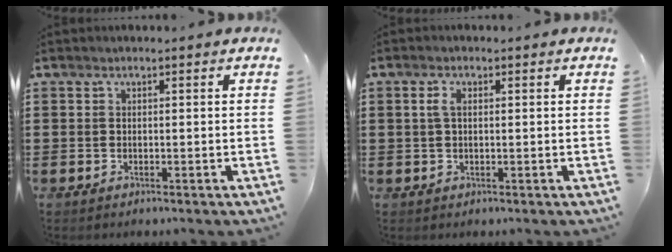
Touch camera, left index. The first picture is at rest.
{"total": 2.1, "force": [0.4, 0.9, 1.8], "torque": [-0.046, 0.004, 0.003]}